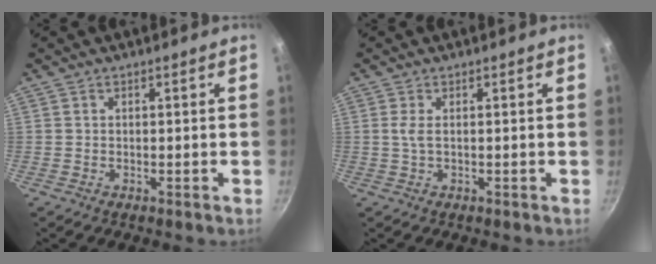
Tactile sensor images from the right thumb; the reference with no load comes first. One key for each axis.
{"total": 1.5, "fx": 0.3, "fy": 0.4, "fz": 1.4, "tx": -0.034, "ty": 0.000, "tz": 0.008}